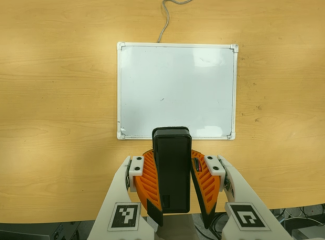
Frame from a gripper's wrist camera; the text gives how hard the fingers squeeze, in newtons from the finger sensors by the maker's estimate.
{"total": 12.6, "left": 10.5, "right": 14.6}